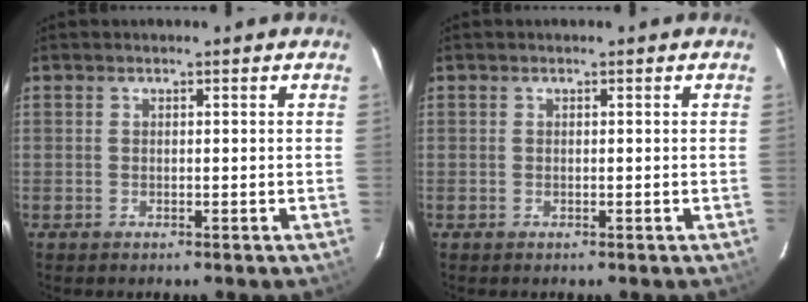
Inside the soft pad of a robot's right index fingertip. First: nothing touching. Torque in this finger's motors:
{"motor_torque": [-0.01, 0.01, 0.00, 0.00]}